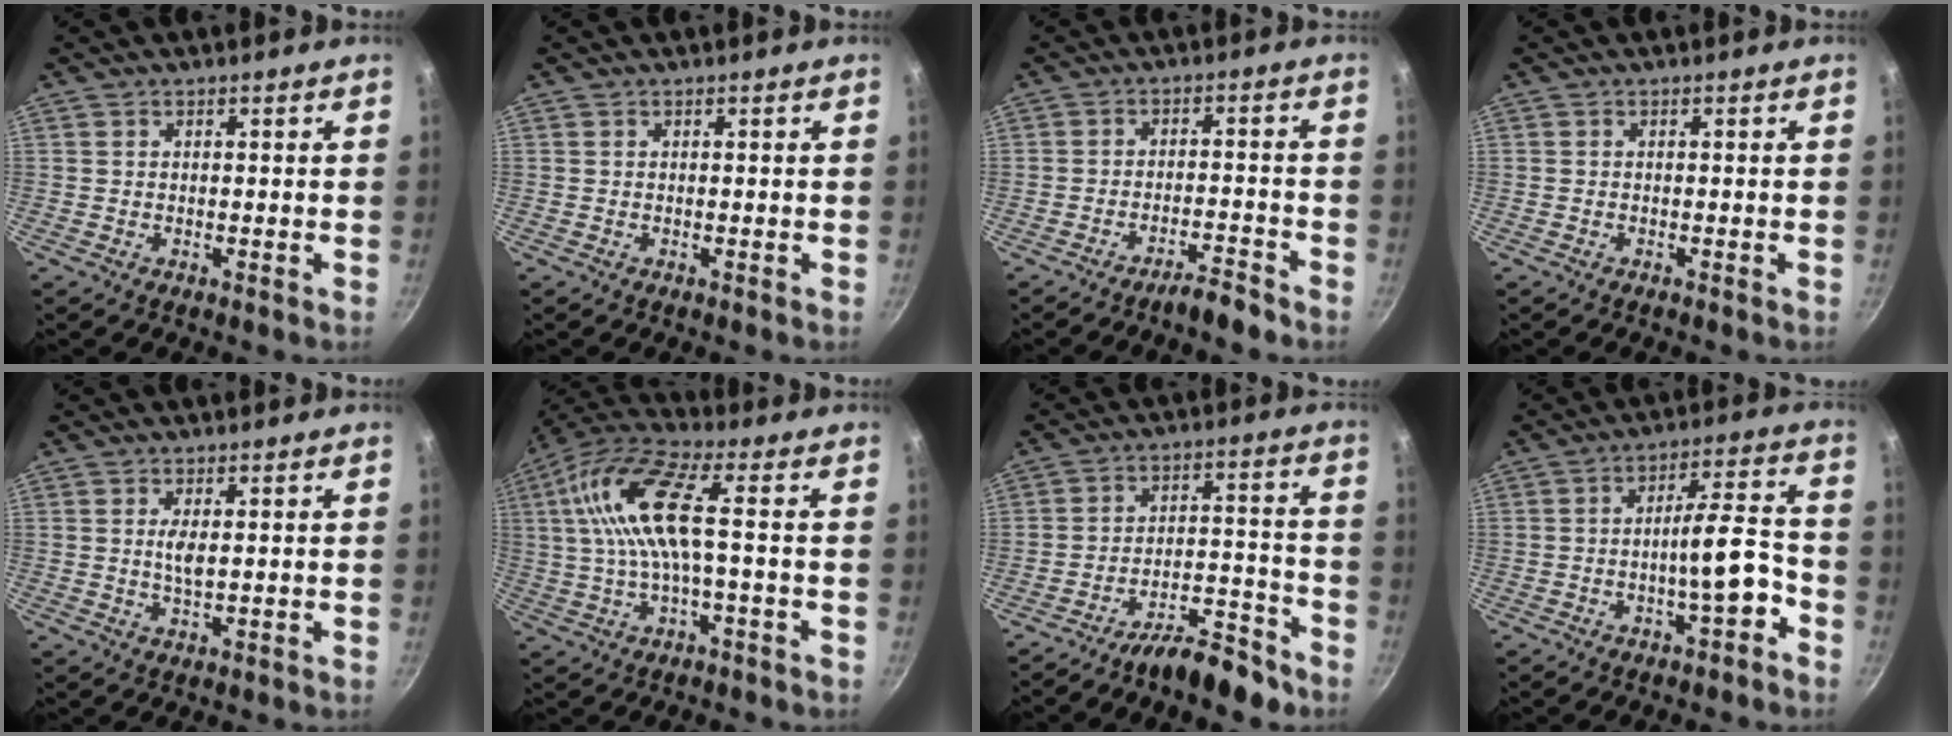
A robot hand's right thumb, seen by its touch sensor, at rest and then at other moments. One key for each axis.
{"total": 0.0}
{"total": 4.5, "fx": -3.8, "fy": 0.5, "fz": 2.3, "tx": -0.041, "ty": 0.035, "tz": -0.059}
{"total": 0.0}
{"total": 2.8, "fx": 0.6, "fy": 0.9, "fz": 2.6, "tx": -0.048, "ty": -0.005, "tz": 0.013}
{"total": 14.7, "fx": 1.4, "fy": 4.4, "fz": 13.9, "tx": -0.277, "ty": 0.026, "tz": 0.020}
{"total": 10.0, "fx": -7.9, "fy": 3.0, "fz": 5.3, "tx": -0.067, "ty": 0.079, "tz": -0.124}
{"total": 9.3, "fx": -4.0, "fy": 2.6, "fz": 8.0, "tx": -0.103, "ty": 0.051, "tz": -0.057}